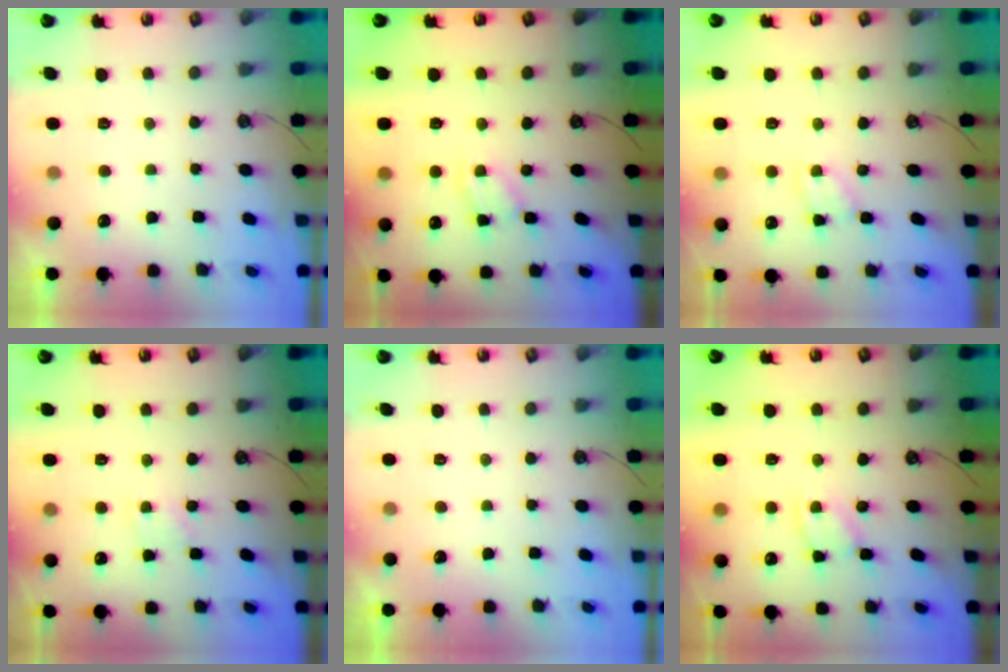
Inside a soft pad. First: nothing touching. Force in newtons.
{"total": 2.1, "press": 2.1, "slide": 0.3}
{"total": 1.9, "press": 1.9, "slide": 0.3}
{"total": 1.9, "press": 1.9, "slide": 0.4}
{"total": 0.0}
{"total": 1.8, "press": 1.8, "slide": 0.3}